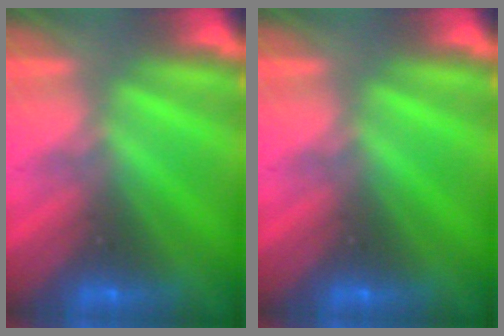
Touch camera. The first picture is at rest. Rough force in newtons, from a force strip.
{"total": 0.0}